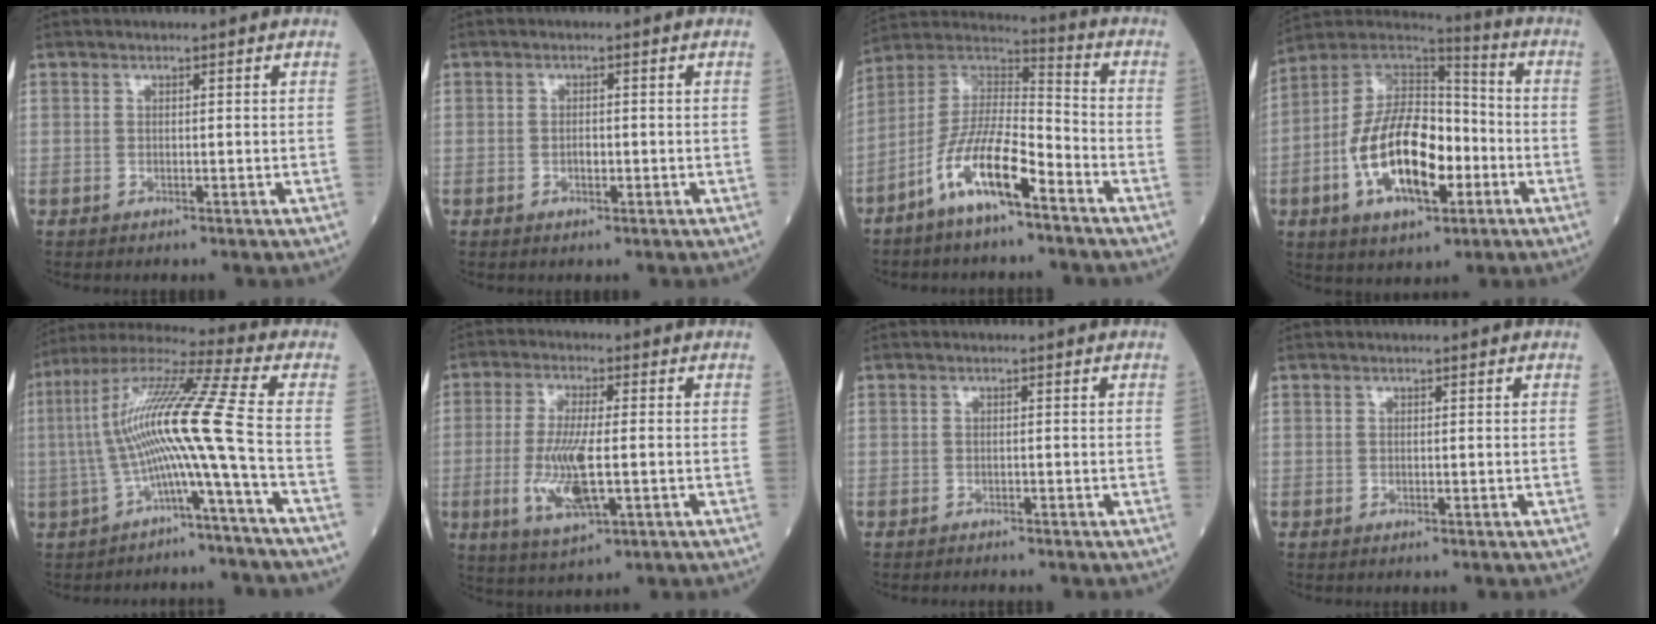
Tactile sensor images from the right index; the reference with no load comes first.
{"total": 1.6, "force": [-0.4, 0.8, 1.3], "torque": [-0.021, 0.002, -0.007]}
{"total": 12.2, "force": [-6.8, 2.5, 9.9], "torque": [-0.193, 0.003, -0.133]}
{"total": 18.2, "force": [-4.8, 8.0, 15.6], "torque": [-0.297, 0.017, -0.083]}
{"total": 13.6, "force": [-3.1, -2.2, 13.1], "torque": [-0.255, 0.030, -0.065]}
{"total": 9.5, "force": [-1.8, 2.1, 9.1], "torque": [-0.190, -0.013, -0.030]}
{"total": 1.1, "force": [-1.1, 0.0, 0.2], "torque": [-0.006, -0.003, -0.015]}
{"total": 0.0}